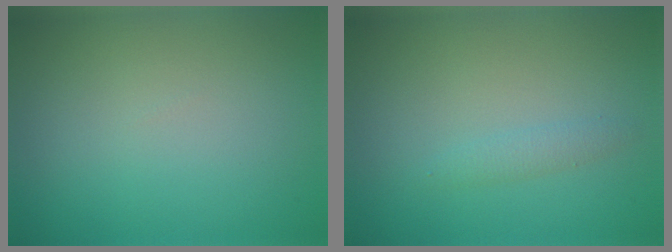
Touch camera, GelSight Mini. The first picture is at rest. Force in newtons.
{"total": 1.0, "press": 1.0, "slide": 0.0}